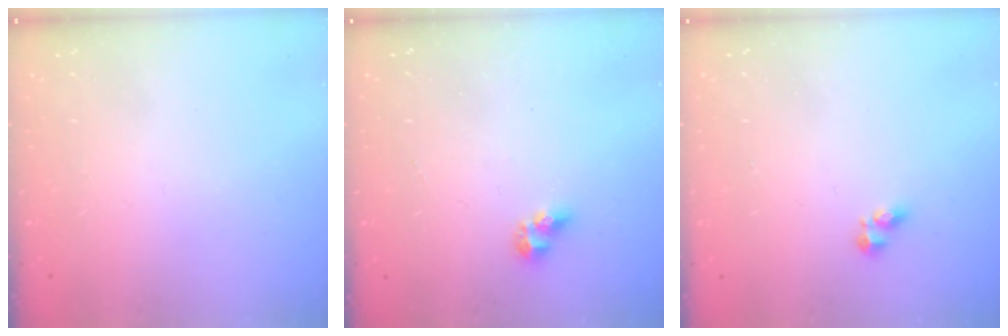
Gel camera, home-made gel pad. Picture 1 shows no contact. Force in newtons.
{"total": 5.3, "press": 5.3, "slide": 0.3}
{"total": 3.2, "press": 3.1, "slide": 0.4}